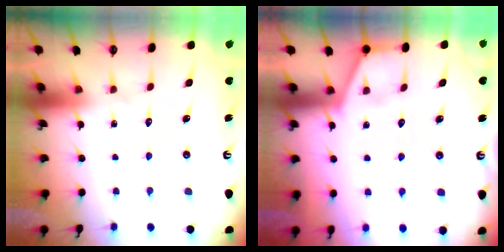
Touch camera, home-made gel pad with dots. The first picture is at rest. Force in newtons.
{"total": 2.6, "press": 2.6, "slide": 0.3}